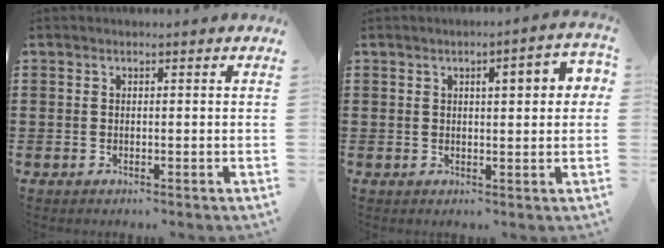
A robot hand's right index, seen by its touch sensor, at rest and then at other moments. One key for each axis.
{"total": 3.8, "fx": 0.9, "fy": 0.8, "fz": 3.6, "tx": -0.053, "ty": -0.001, "tz": 0.007}